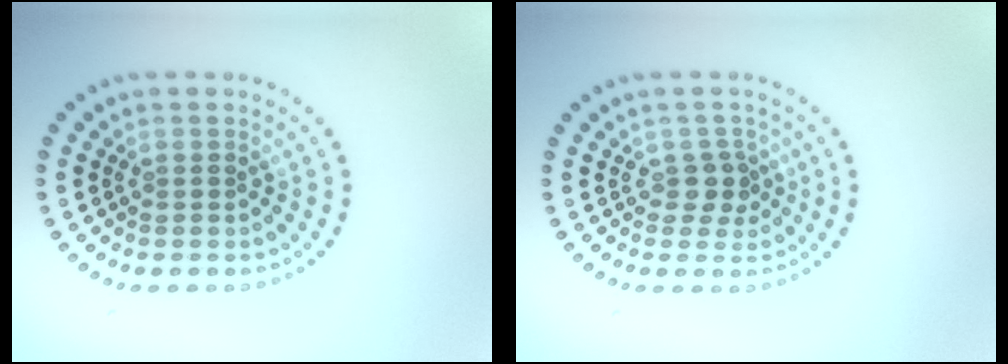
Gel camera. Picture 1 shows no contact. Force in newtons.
{"total": 1.8, "press": 1.6, "slide": 0.8}